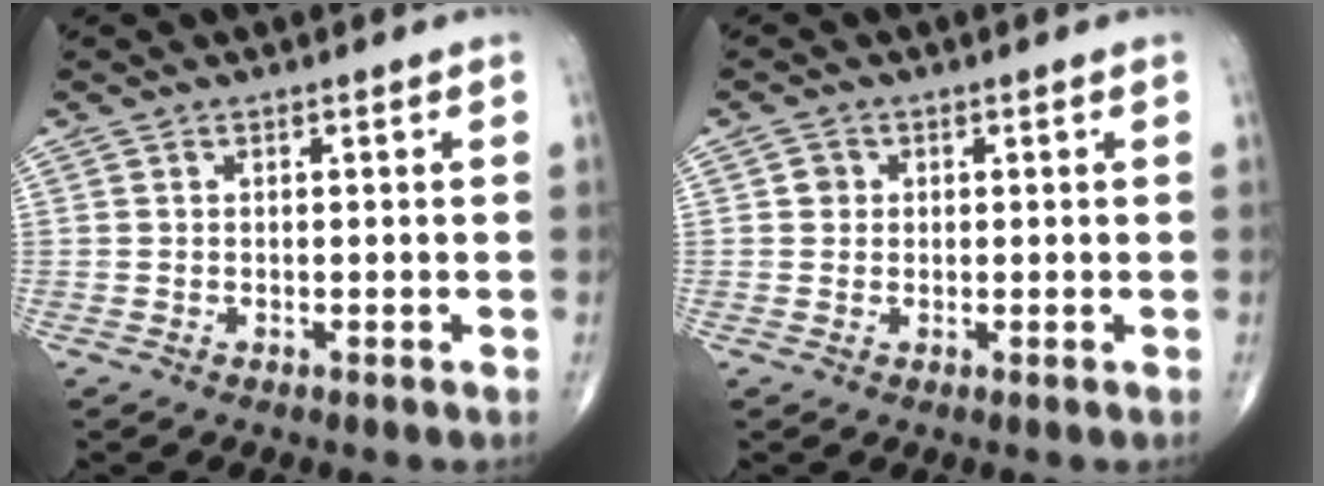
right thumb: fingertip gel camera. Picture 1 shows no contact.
{"total": 1.7, "force": [0.3, 1.6, 0.5], "torque": [-0.001, 0.002, 0.002]}